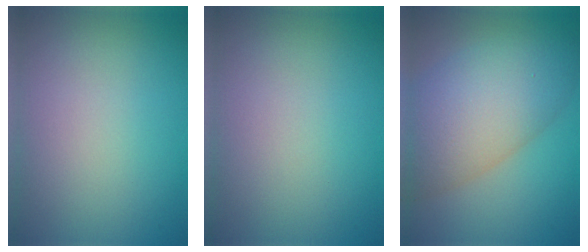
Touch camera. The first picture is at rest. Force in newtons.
{"total": 0.0}
{"total": 8.8, "press": 8.8, "slide": 0.3}